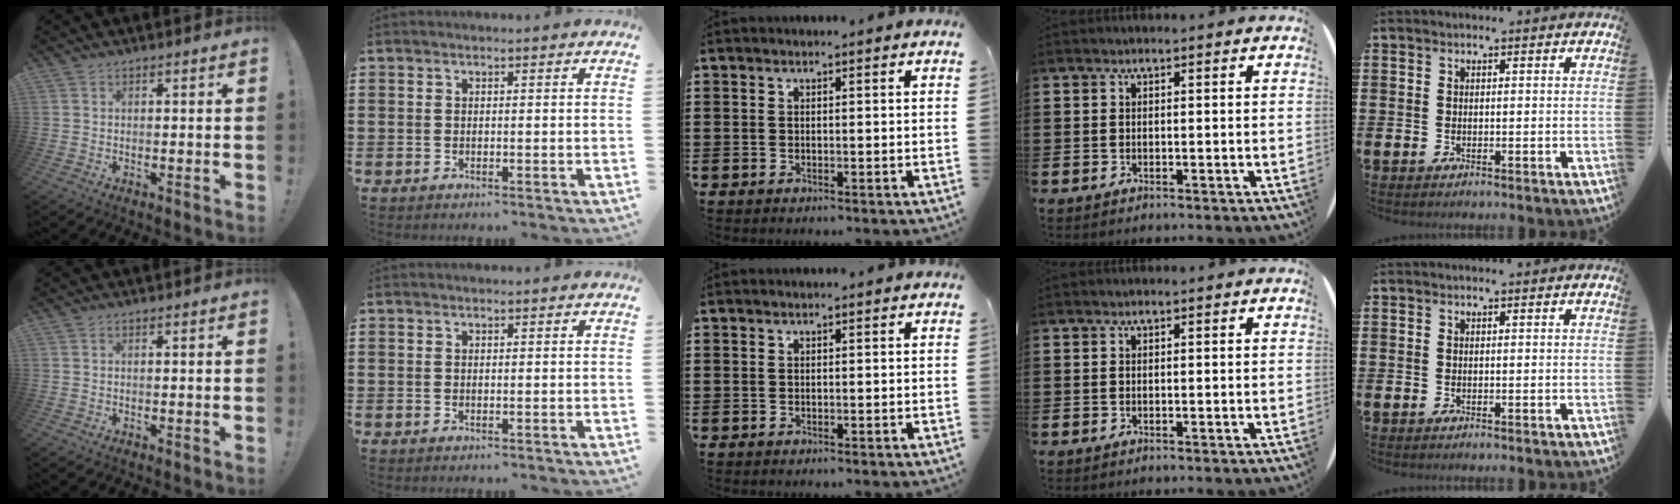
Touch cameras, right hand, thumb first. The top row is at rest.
{}